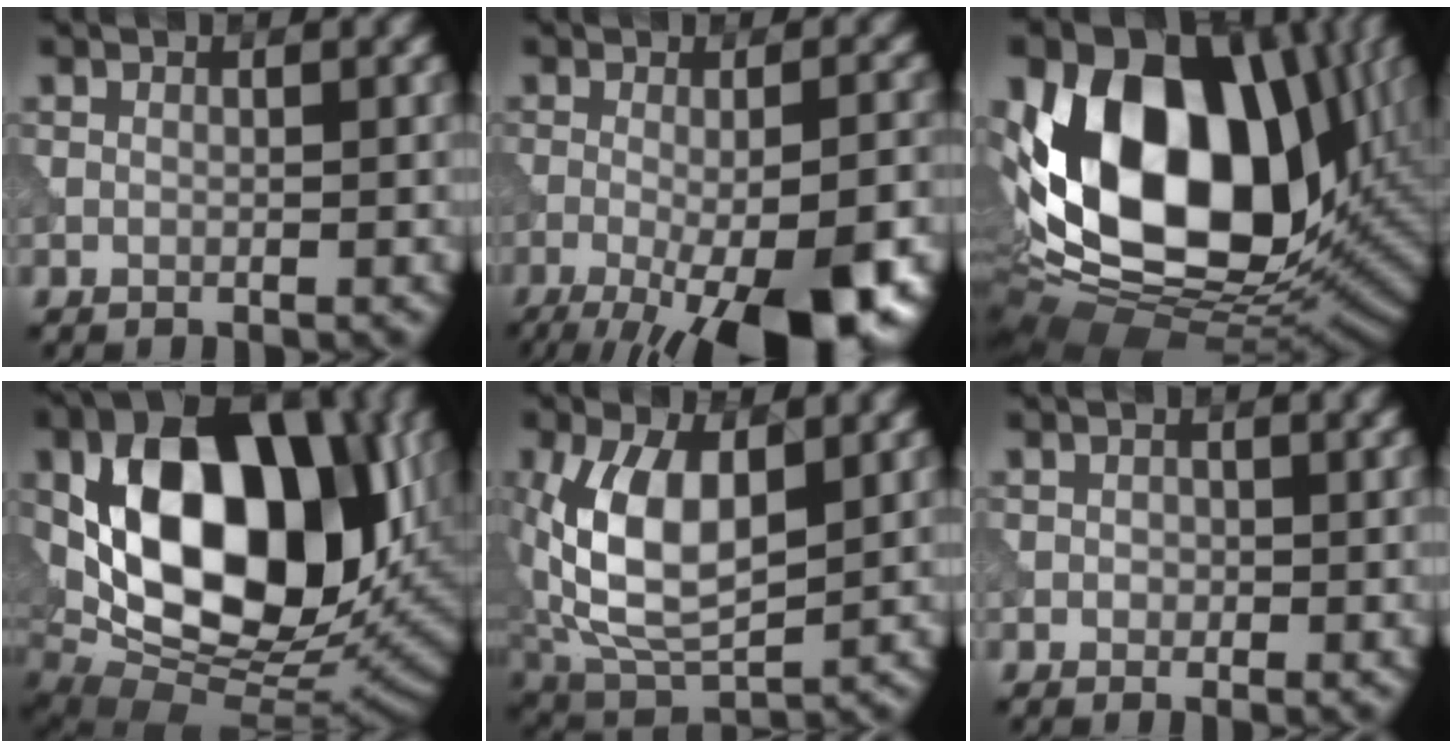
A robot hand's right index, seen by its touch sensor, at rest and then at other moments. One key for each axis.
{"total": 11.9, "fx": -5.4, "fy": 3.3, "fz": 10.1, "tx": -0.141, "ty": -0.020, "tz": -0.076}
{"total": 17.4, "fx": 2.9, "fy": 12.0, "fz": 12.3, "tx": -0.226, "ty": 0.002, "tz": 0.047}
{"total": 17.4, "fx": 3.1, "fy": 11.0, "fz": 13.2, "tx": -0.210, "ty": 0.004, "tz": 0.057}
{"total": 8.8, "fx": 1.3, "fy": 4.7, "fz": 7.4, "tx": -0.158, "ty": 0.002, "tz": 0.020}
{"total": 1.0, "fx": -0.2, "fy": 0.8, "fz": 0.6, "tx": -0.011, "ty": -0.001, "tz": -0.005}